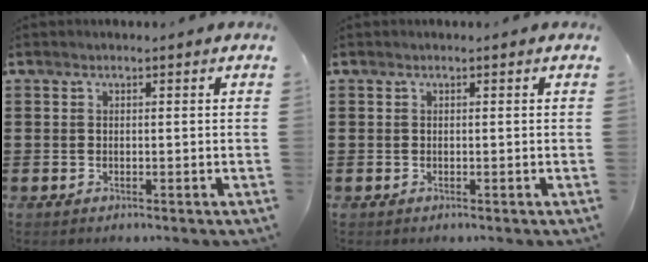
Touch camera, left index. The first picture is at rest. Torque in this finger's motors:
{"motor_torque": [0.00, 0.00, 0.00, 0.00]}